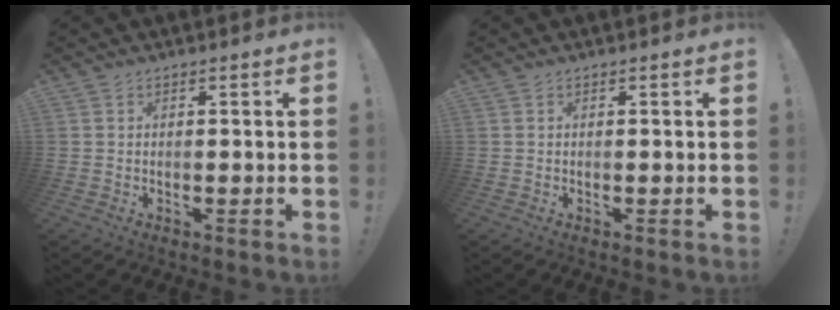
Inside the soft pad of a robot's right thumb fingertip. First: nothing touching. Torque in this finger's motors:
{"motor_torque": [0.00, 0.00, 0.00, 0.00, 0.00]}